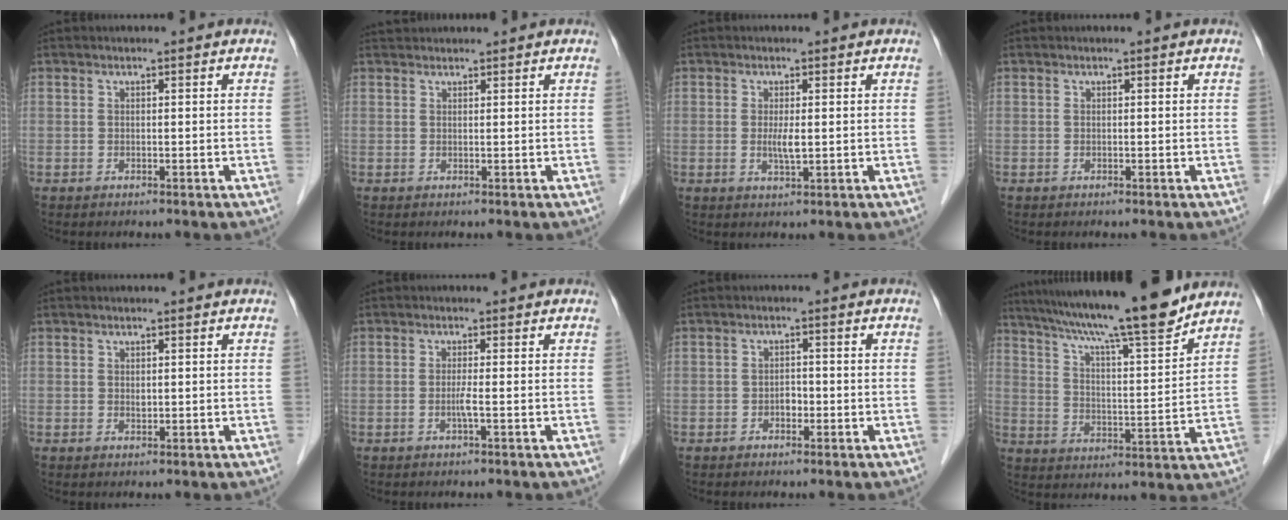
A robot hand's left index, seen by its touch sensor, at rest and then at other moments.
{"total": 1.8, "force": [1.8, 0.4, 0.2], "torque": [-0.009, 0.026, 0.034]}
{"total": 2.5, "force": [0.0, 0.4, 2.5], "torque": [-0.052, -0.005, 0.002]}
{"total": 0.0}
{"total": 0.7, "force": [0.2, 0.4, 0.5], "torque": [-0.011, -0.001, 0.005]}
{"total": 1.4, "force": [-0.5, -0.3, 1.3], "torque": [-0.029, -0.002, -0.010]}
{"total": 1.6, "force": [-0.7, 1.0, 1.1], "torque": [-0.015, 0.005, -0.011]}
{"total": 17.9, "force": [15.1, -0.1, 9.6], "torque": [-0.159, 0.005, 0.235]}